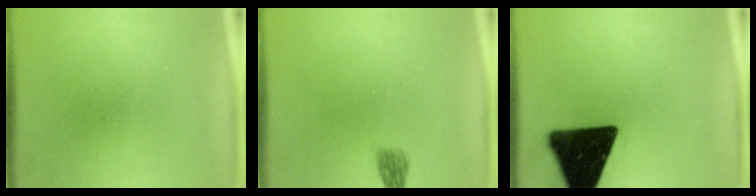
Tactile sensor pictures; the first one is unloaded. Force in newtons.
{"total": 1.9}
{"total": 19.6}